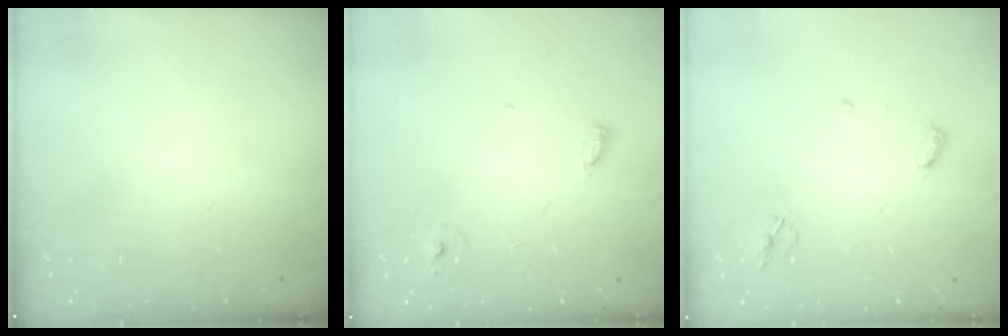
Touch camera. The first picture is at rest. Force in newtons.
{"total": 5.0, "press": 5.0, "slide": 0.4}
{"total": 4.7, "press": 4.6, "slide": 0.5}